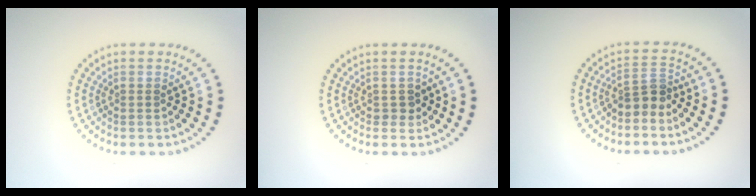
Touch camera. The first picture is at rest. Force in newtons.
{"total": 1.0, "press": 0.9, "slide": 0.4}
{"total": 2.4, "press": 1.8, "slide": 1.6}